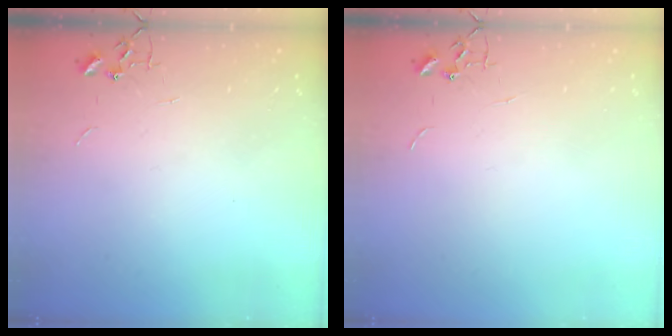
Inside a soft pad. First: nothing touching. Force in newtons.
{"total": 0.0}